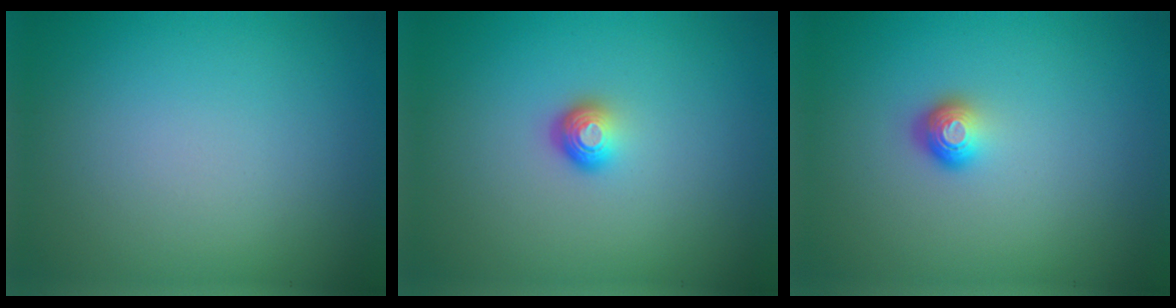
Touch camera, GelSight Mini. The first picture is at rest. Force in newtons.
{"total": 1.8, "press": 1.1, "slide": 1.5}
{"total": 1.7, "press": 1.2, "slide": 1.3}